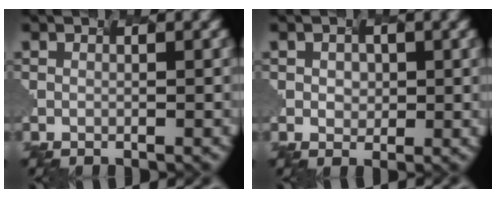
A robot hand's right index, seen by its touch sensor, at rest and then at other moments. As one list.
[{"total": 0.9, "force": [-0.1, 0.9, 0.1], "torque": [-0.001, -0.001, 0.005]}]